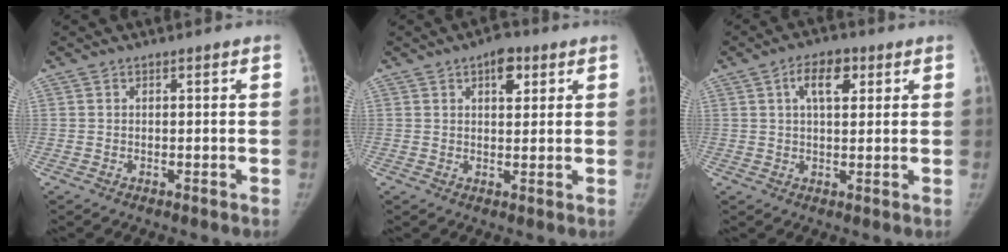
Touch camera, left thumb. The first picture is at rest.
{"total": 5.0, "force": [2.4, 2.5, 3.6], "torque": [-0.036, -0.006, 0.031]}
{"total": 6.5, "force": [2.5, 3.1, 5.1], "torque": [-0.075, 0.001, 0.037]}